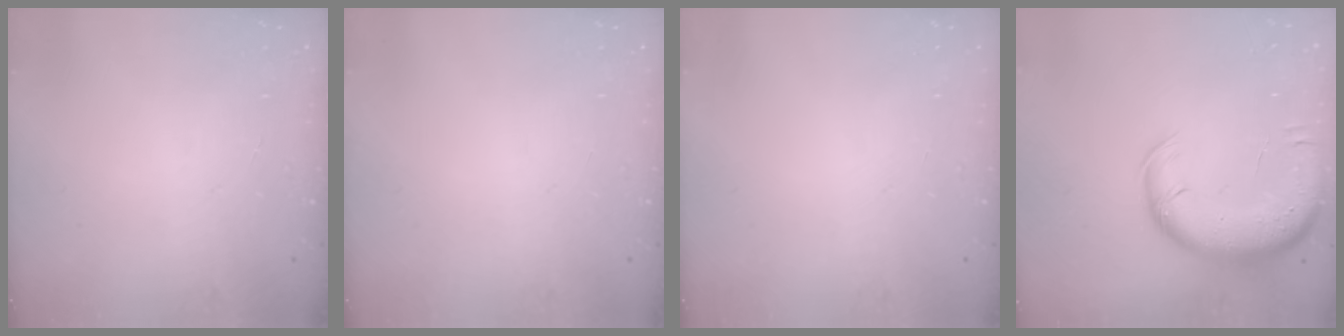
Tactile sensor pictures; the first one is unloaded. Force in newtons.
{"total": 0.0}
{"total": 0.0}
{"total": 13.2, "press": 12.8, "slide": 3.3}